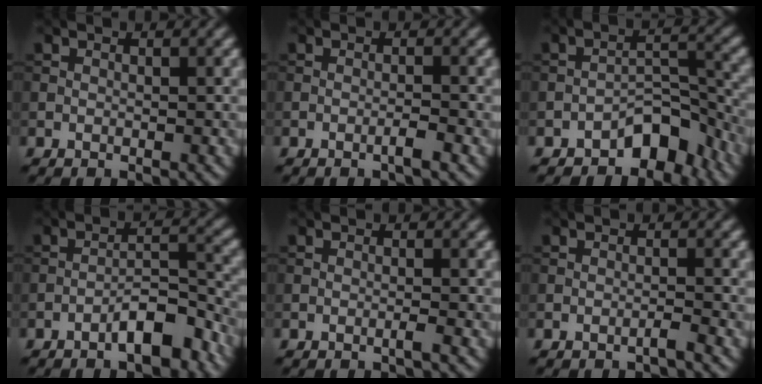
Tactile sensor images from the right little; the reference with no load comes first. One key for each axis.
{"total": 1.3, "fx": -0.7, "fy": 0.1, "fz": 1.2, "tx": -0.017, "ty": 0.003, "tz": -0.017}
{"total": 4.9, "fx": -3.4, "fy": 2.4, "fz": 2.6, "tx": -0.021, "ty": 0.012, "tz": -0.058}
{"total": 4.9, "fx": -3.1, "fy": 1.4, "fz": 3.5, "tx": -0.053, "ty": 0.013, "tz": -0.053}
{"total": 0.7, "fx": -0.4, "fy": 0.0, "fz": 0.7, "tx": -0.011, "ty": 0.000, "tz": -0.010}
{"total": 0.9, "fx": -0.7, "fy": 0.0, "fz": 0.6, "tx": -0.009, "ty": 0.004, "tz": -0.018}